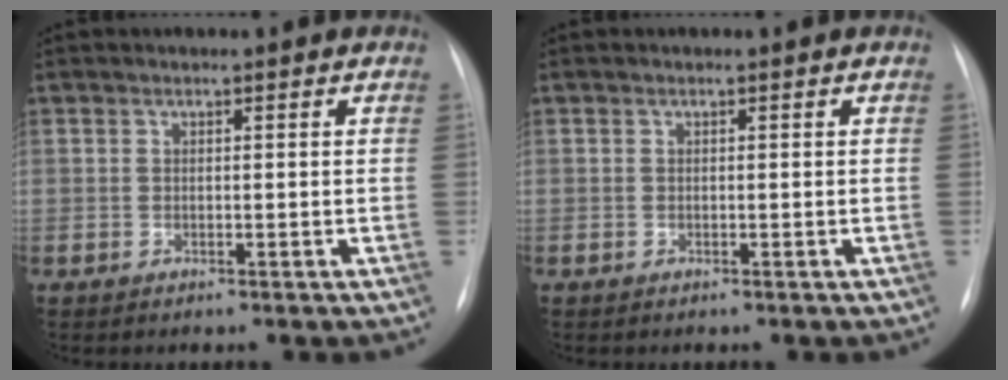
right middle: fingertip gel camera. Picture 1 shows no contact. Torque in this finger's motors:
{"motor_torque": [-0.28, 0.10, -0.11, -0.06]}